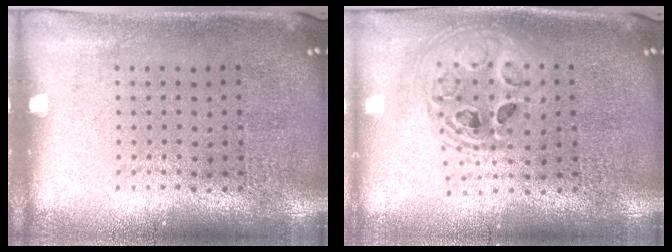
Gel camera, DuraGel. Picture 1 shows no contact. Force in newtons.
{"total": 2.0, "press": 1.6, "slide": 1.2}